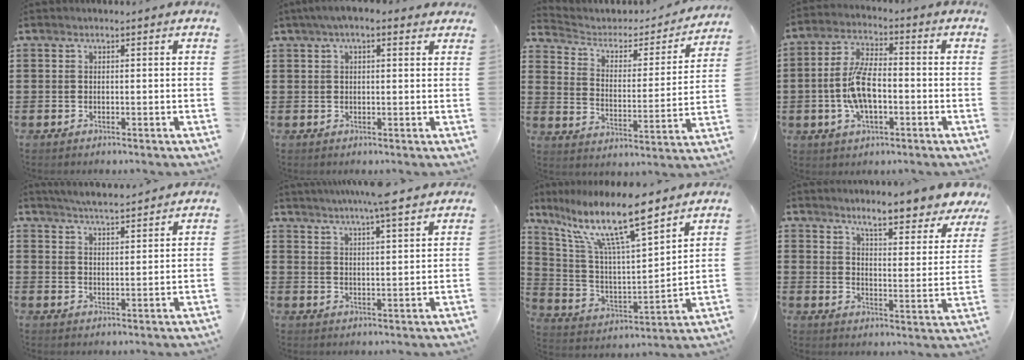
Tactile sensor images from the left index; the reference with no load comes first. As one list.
[{"total": 3.1, "force": [1.6, 1.1, 2.4], "torque": [-0.050, 0.009, 0.026]}, {"total": 3.1, "force": [2.1, 2.0, 1.1], "torque": [-0.040, -0.016, 0.028]}, {"total": 8.9, "force": [-1.6, 3.9, 7.8], "torque": [-0.177, -0.001, -0.035]}, {"total": 4.1, "force": [4.0, -0.1, 1.1], "torque": [-0.032, -0.010, 0.071]}, {"total": 5.6, "force": [4.9, -0.2, 2.6], "torque": [-0.064, -0.012, 0.087]}, {"total": 14.0, "force": [10.0, 2.7, 9.4], "torque": [-0.203, -0.050, 0.168]}, {"total": 6.6, "force": [6.1, -0.2, 2.4], "torque": [-0.057, -0.046, 0.100]}]